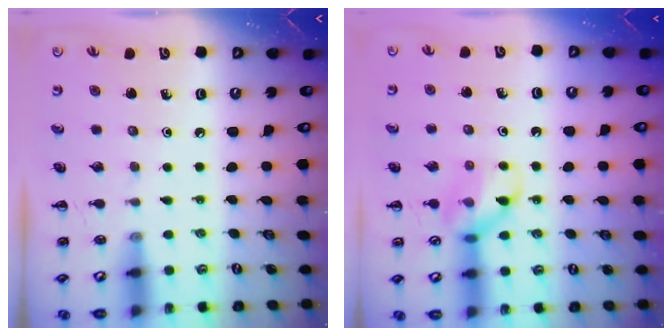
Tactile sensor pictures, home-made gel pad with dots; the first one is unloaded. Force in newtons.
{"total": 10.7, "press": 10.7, "slide": 0.9}